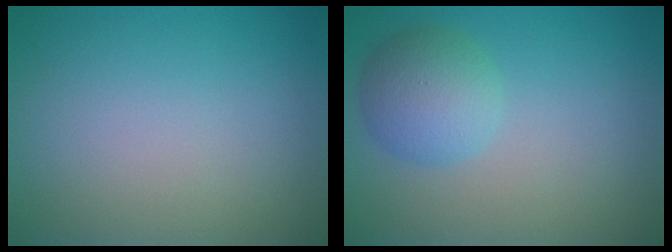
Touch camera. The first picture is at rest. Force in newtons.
{"total": 3.7, "press": 3.7, "slide": 0.2}